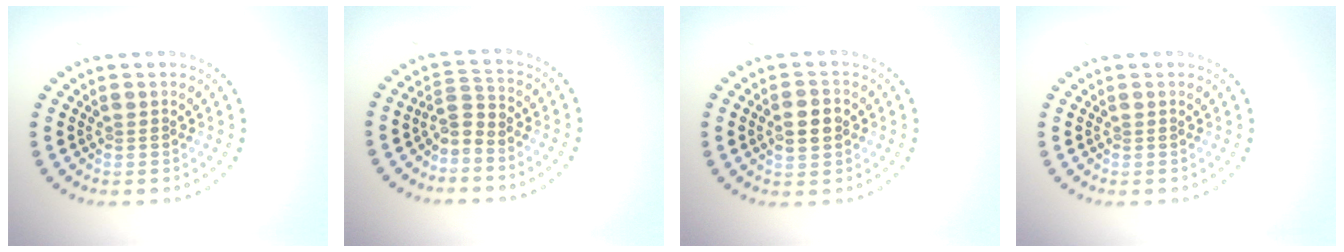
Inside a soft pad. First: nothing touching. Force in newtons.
{"total": 2.2, "press": 1.5, "slide": 1.6}
{"total": 2.8, "press": 2.8, "slide": 0.1}
{"total": 0.0}